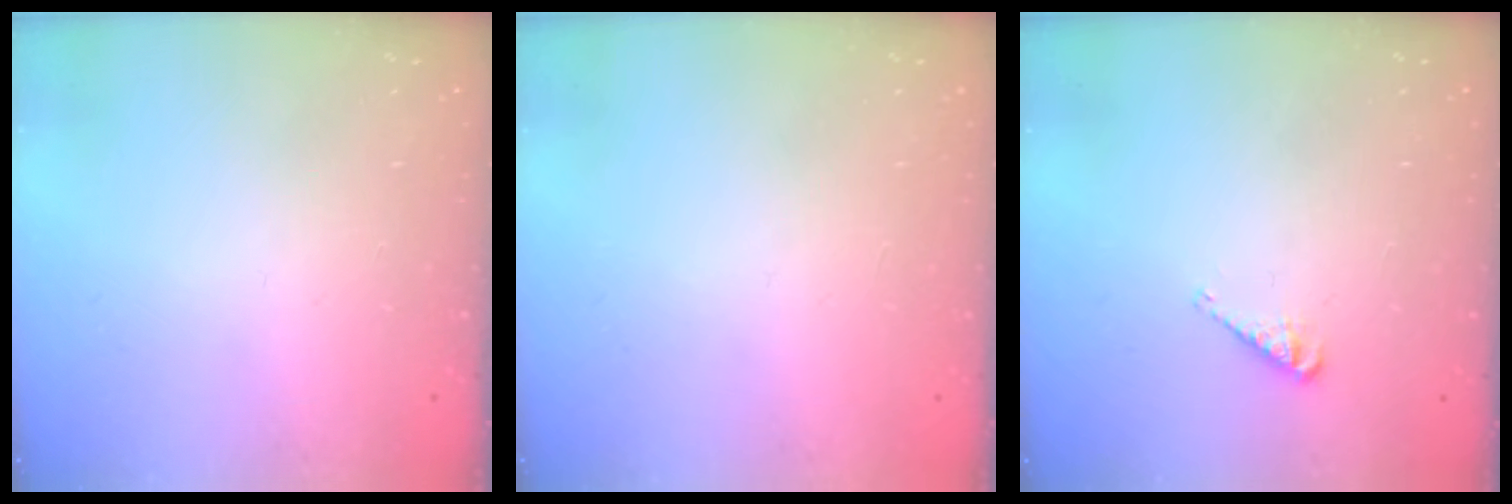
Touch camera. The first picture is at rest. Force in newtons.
{"total": 0.0}
{"total": 4.3, "press": 4.3, "slide": 0.2}